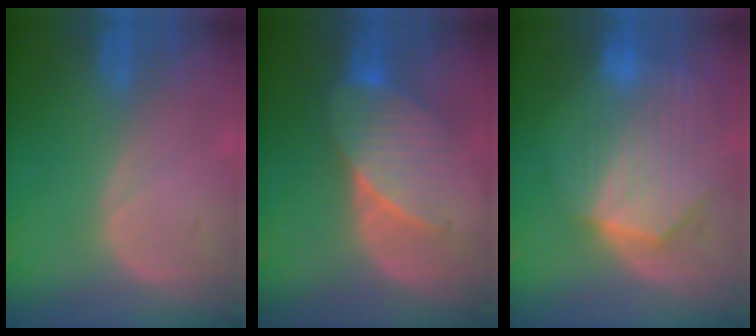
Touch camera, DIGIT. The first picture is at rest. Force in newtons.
{"total": 7.3, "press": 7.1, "slide": 1.6}
{"total": 10.2, "press": 9.0, "slide": 4.8}